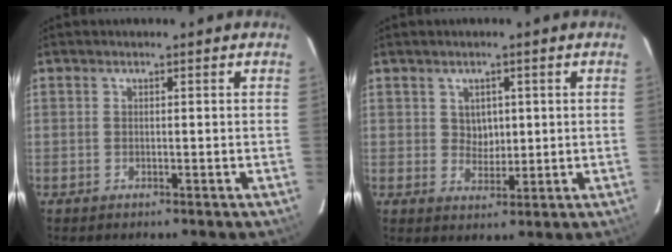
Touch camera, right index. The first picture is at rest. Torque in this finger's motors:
{"motor_torque": [-0.17, 0.18, 0.00, 0.00]}